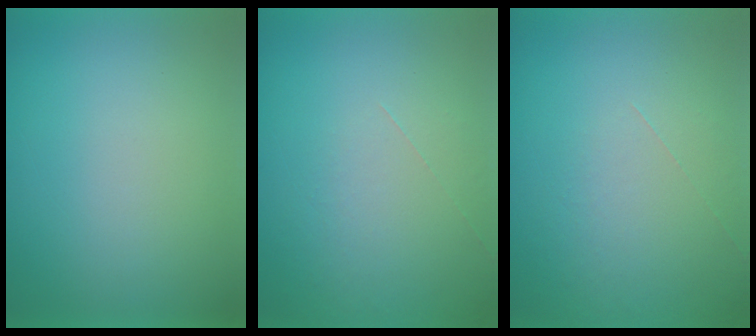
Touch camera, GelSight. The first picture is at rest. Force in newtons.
{"total": 1.1}
{"total": 1.1}